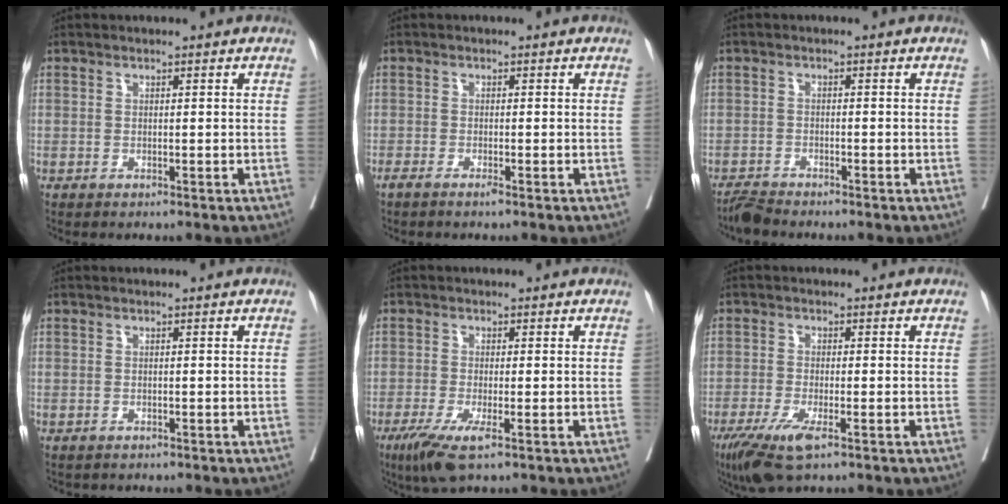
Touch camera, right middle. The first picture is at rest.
{"total": 1.2, "force": [-0.9, 0.0, 0.8], "torque": [-0.012, -0.001, -0.014]}
{"total": 2.2, "force": [-2.2, -0.2, 0.1], "torque": [-0.003, -0.012, -0.042]}
{"total": 0.9, "force": [-0.8, 0.4, 0.1], "torque": [-0.018, -0.002, -0.013]}
{"total": 5.0, "force": [-2.7, 0.6, 4.2], "torque": [-0.079, -0.016, -0.047]}
{"total": 6.0, "force": [-3.5, 1.0, 4.8], "torque": [-0.092, -0.018, -0.062]}